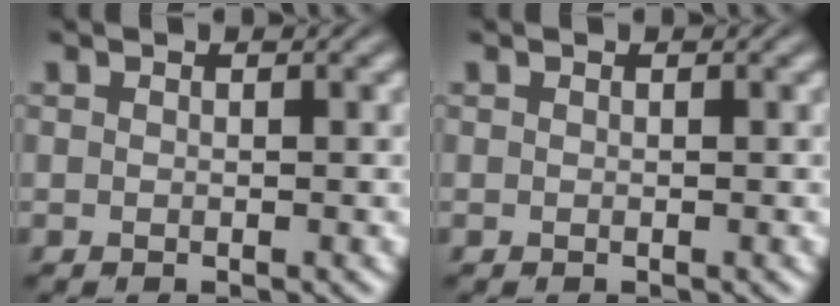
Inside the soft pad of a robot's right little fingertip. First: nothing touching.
{"total": 0.0}